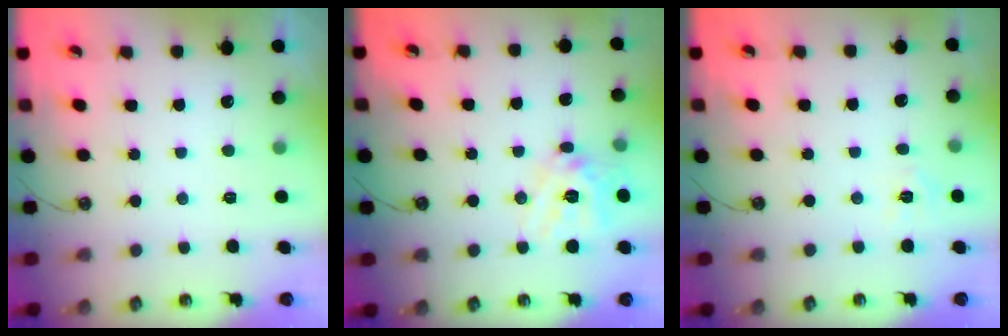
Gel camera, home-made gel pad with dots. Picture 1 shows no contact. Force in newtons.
{"total": 13.4, "press": 13.2, "slide": 1.9}
{"total": 3.6, "press": 3.6, "slide": 0.4}